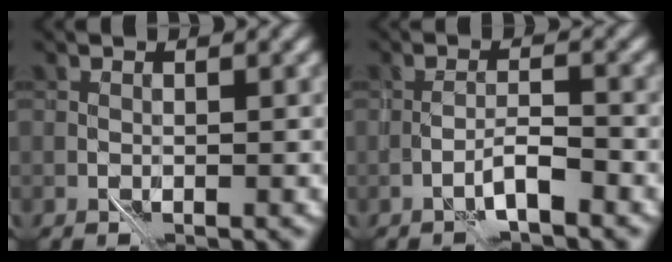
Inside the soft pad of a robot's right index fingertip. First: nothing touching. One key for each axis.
{"total": 1.8, "fx": -1.3, "fy": -0.2, "fz": 1.1, "tx": -0.018, "ty": 0.011, "tz": -0.029}